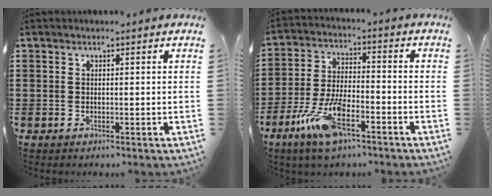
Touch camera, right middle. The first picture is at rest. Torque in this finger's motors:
{"motor_torque": [0.22, 0.09, 0.40, 0.21]}